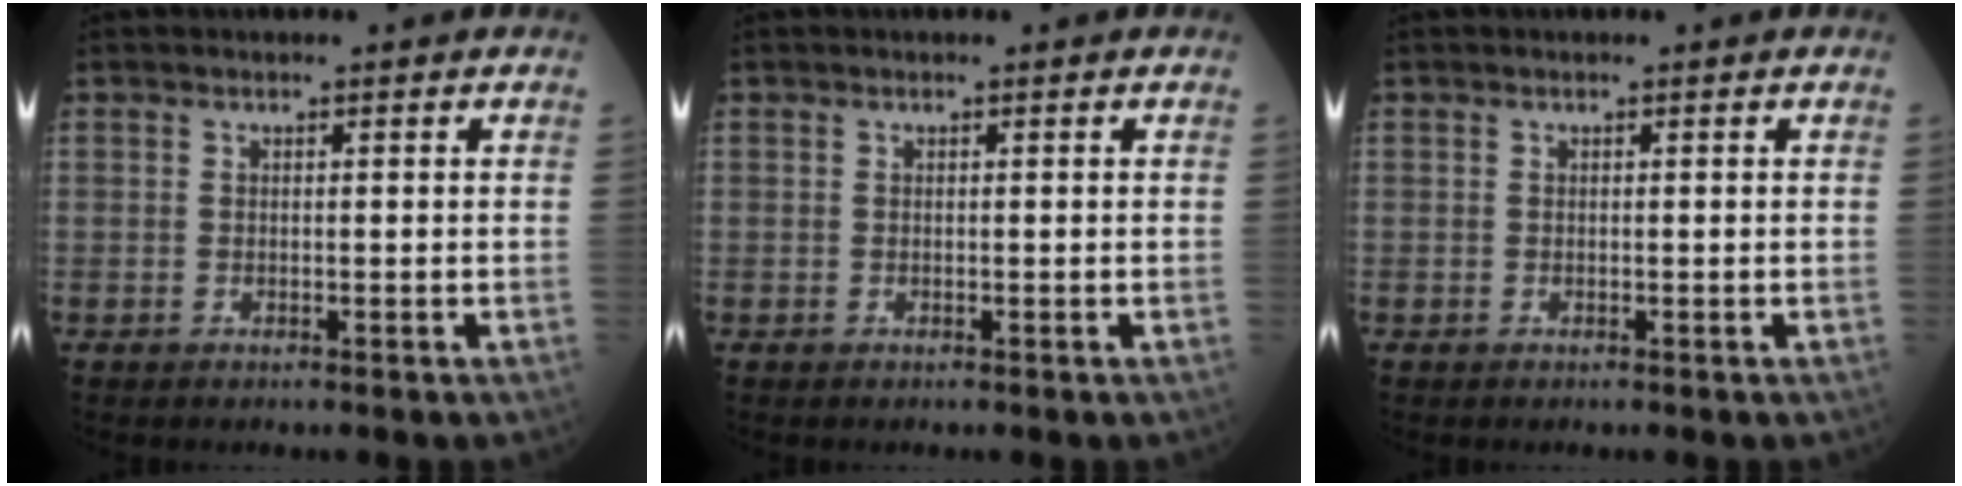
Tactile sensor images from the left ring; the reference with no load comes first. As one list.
[{"total": 0.0}, {"total": 0.0}]